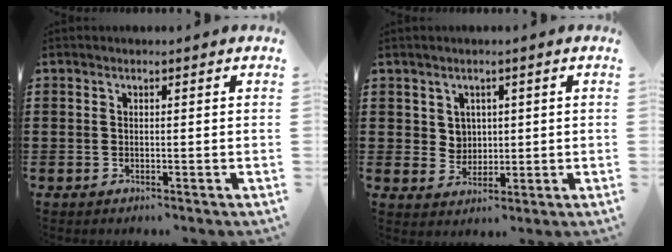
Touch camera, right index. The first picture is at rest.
{"total": 3.0, "force": [1.4, 2.6, 0.6], "torque": [-0.025, 0.009, 0.025]}